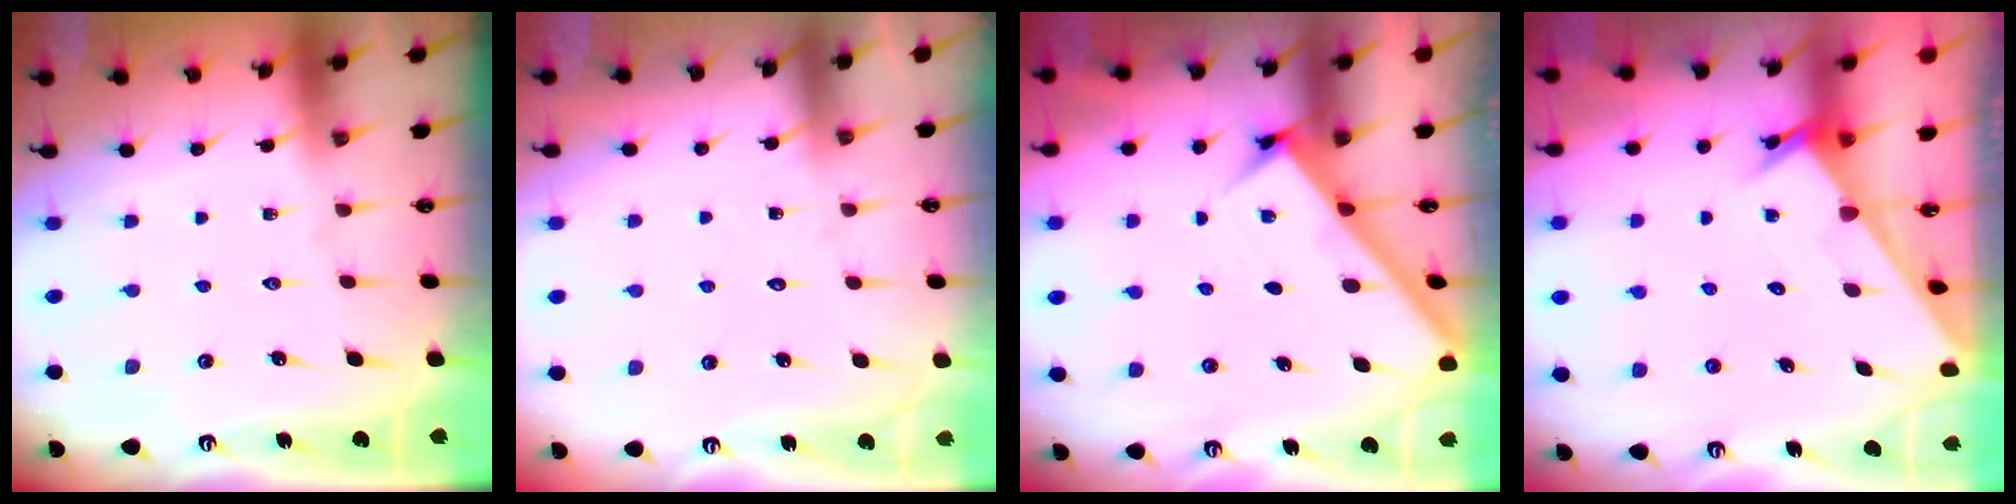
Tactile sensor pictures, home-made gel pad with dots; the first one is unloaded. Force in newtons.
{"total": 5.4, "press": 5.3, "slide": 0.5}
{"total": 2.9, "press": 2.9, "slide": 0.1}
{"total": 2.1, "press": 2.1, "slide": 0.1}